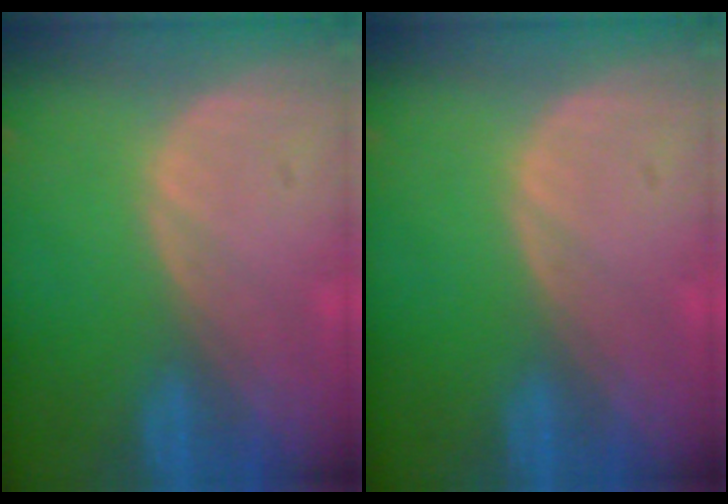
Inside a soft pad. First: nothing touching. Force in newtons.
{"total": 0.0}